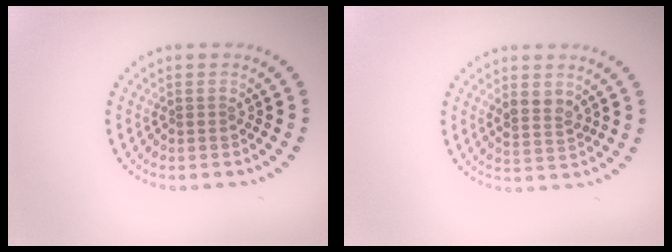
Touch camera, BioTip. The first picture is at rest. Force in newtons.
{"total": 2.4, "press": 2.2, "slide": 0.9}